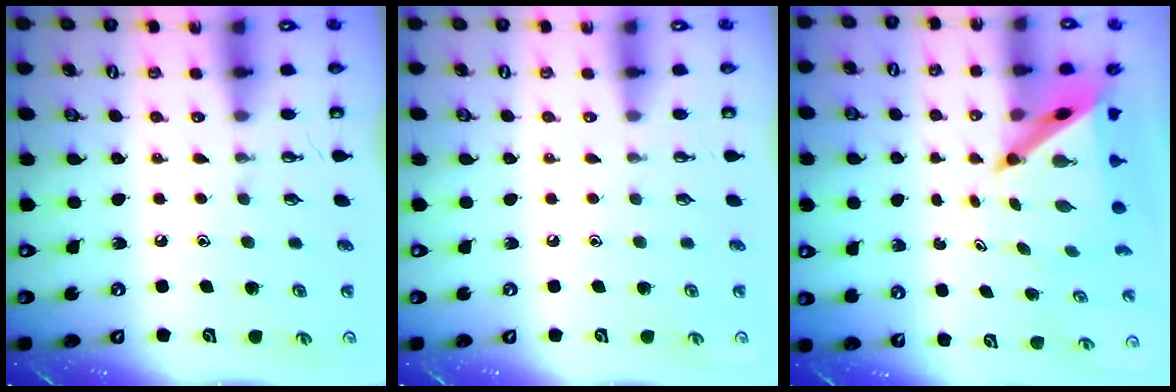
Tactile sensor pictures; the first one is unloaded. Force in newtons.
{"total": 0.0}
{"total": 8.1, "press": 8.1, "slide": 0.6}